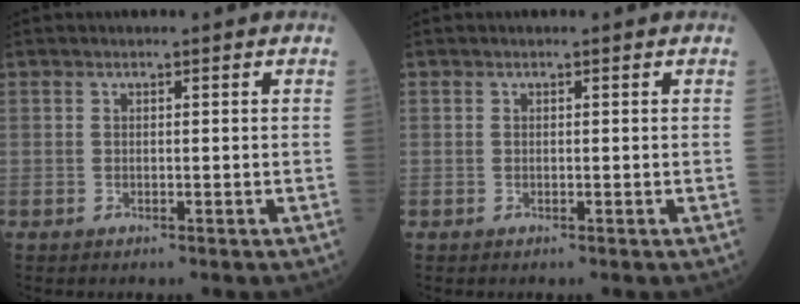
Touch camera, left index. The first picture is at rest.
{"total": 0.0}